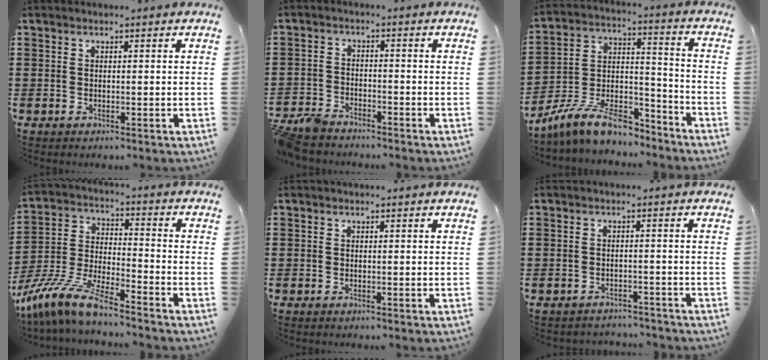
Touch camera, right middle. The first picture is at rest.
{"total": 3.9, "force": [-3.8, 0.9, 0.5], "torque": [-0.032, -0.002, -0.083]}
{"total": 11.1, "force": [-9.0, 3.4, 5.7], "torque": [-0.123, 0.019, -0.177]}
{"total": 10.2, "force": [-8.8, 0.6, 5.0], "torque": [-0.123, -0.002, -0.183]}
{"total": 0.0}
{"total": 2.2, "force": [-2.1, 0.3, -0.2], "torque": [-0.005, -0.001, -0.047]}